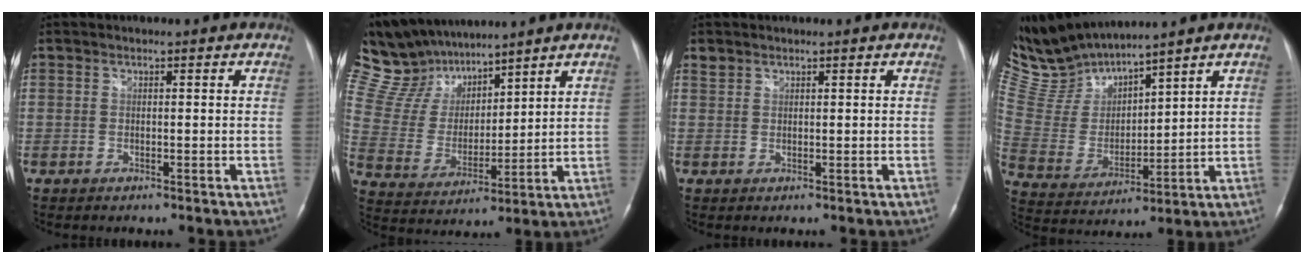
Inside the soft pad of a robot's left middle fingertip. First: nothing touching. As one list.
[{"total": 13.7, "force": [12.0, 4.7, 4.6], "torque": [-0.110, 0.025, 0.238]}, {"total": 1.1, "force": [1.0, 0.4, 0.0], "torque": [-0.001, 0.007, 0.020]}, {"total": 10.3, "force": [10.1, 0.3, 1.5], "torque": [-0.062, 0.004, 0.228]}]